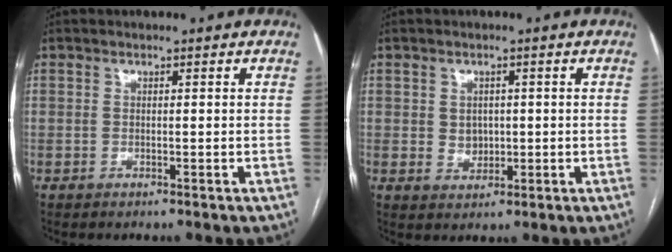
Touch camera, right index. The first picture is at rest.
{"total": 2.9, "force": [0.4, 2.5, 1.4], "torque": [-0.022, 0.003, 0.014]}